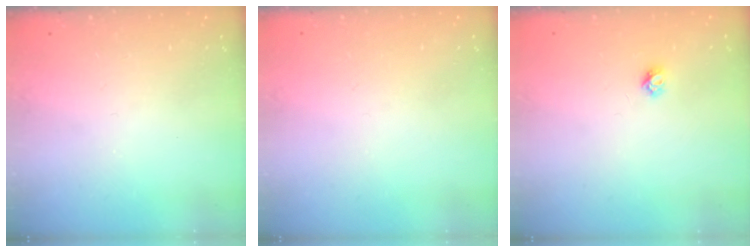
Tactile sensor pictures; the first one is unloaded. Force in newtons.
{"total": 0.8, "press": 0.8, "slide": 0.0}
{"total": 3.7, "press": 3.7, "slide": 0.4}